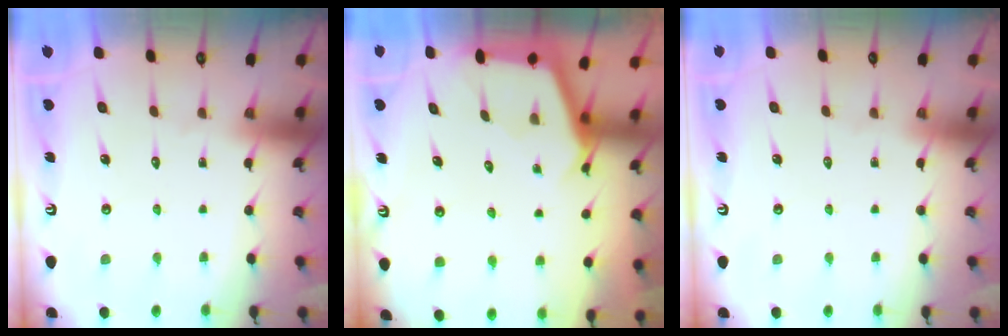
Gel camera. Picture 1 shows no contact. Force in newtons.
{"total": 2.6, "press": 2.6, "slide": 0.3}
{"total": 0.0}